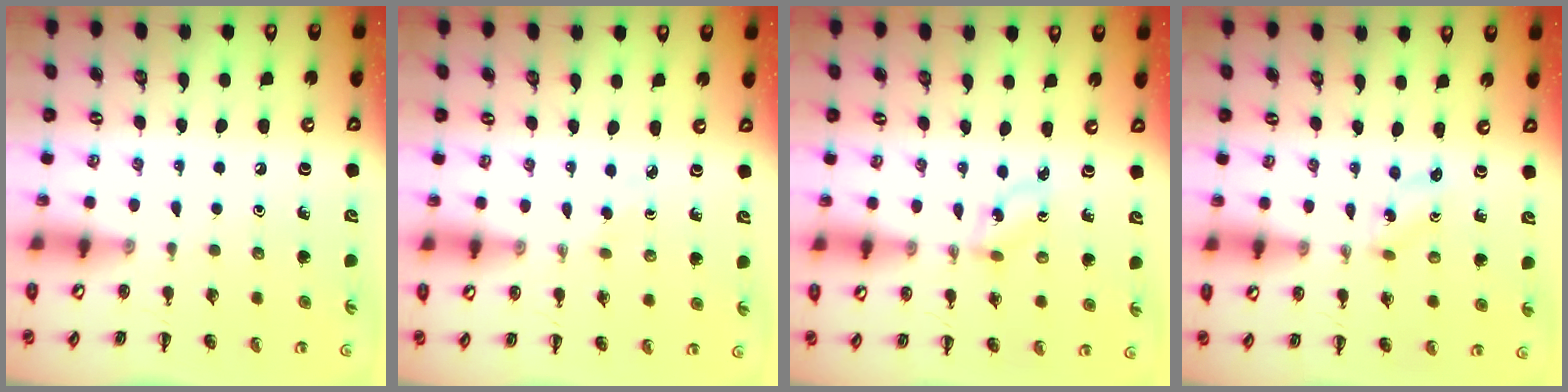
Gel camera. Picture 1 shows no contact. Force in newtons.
{"total": 1.7, "press": 1.5, "slide": 0.8}
{"total": 0.9, "press": 0.8, "slide": 0.5}
{"total": 0.0}